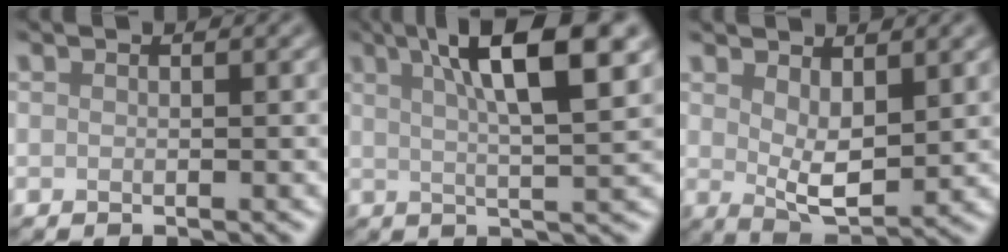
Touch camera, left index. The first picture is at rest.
{"total": 9.6, "force": [4.1, 2.3, 8.3], "torque": [-0.104, 0.020, 0.057]}
{"total": 4.0, "force": [1.5, 1.7, 3.2], "torque": [-0.062, -0.012, 0.034]}